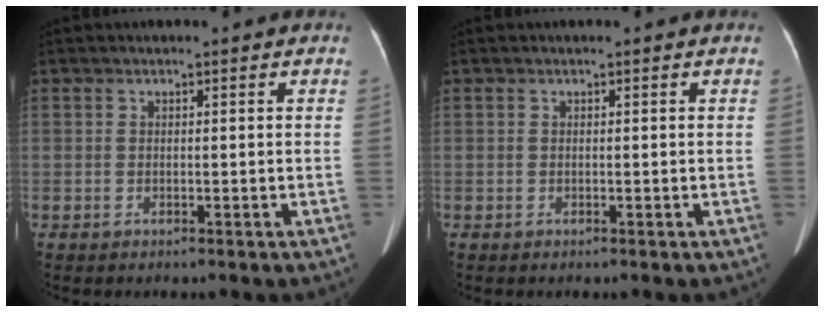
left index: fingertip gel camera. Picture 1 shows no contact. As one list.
[{"total": 0.0}]